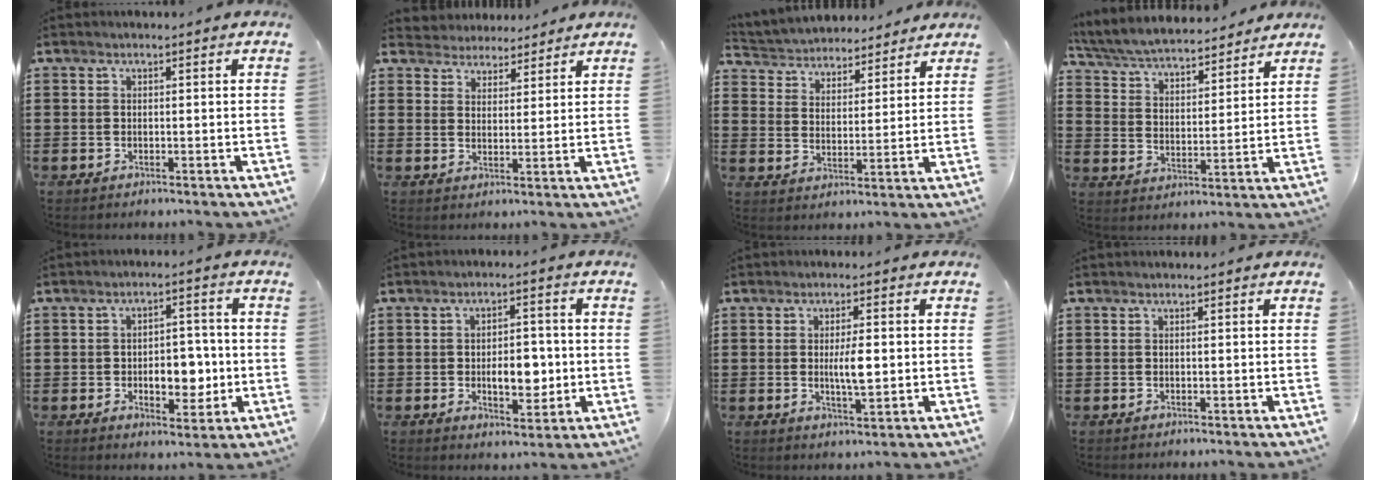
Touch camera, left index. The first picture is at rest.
{"total": 3.5, "force": [3.2, 1.2, -0.6], "torque": [-0.006, -0.006, 0.059]}
{"total": 3.9, "force": [3.8, 0.8, -0.5], "torque": [-0.015, -0.027, 0.064]}
{"total": 5.5, "force": [5.3, 0.4, 1.4], "torque": [-0.052, -0.033, 0.089]}
{"total": 7.1, "force": [-1.4, 4.2, 5.6], "torque": [-0.084, 0.006, -0.028]}
{"total": 6.9, "force": [-0.9, 3.7, 5.7], "torque": [-0.080, -0.001, -0.023]}
{"total": 4.7, "force": [0.1, 1.4, 4.5], "torque": [-0.073, -0.003, -0.002]}
{"total": 0.0}